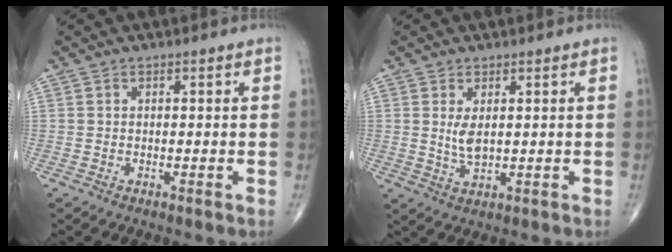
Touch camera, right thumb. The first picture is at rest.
{"total": 3.5, "force": [0.8, 1.5, 3.0], "torque": [-0.053, -0.016, 0.021]}